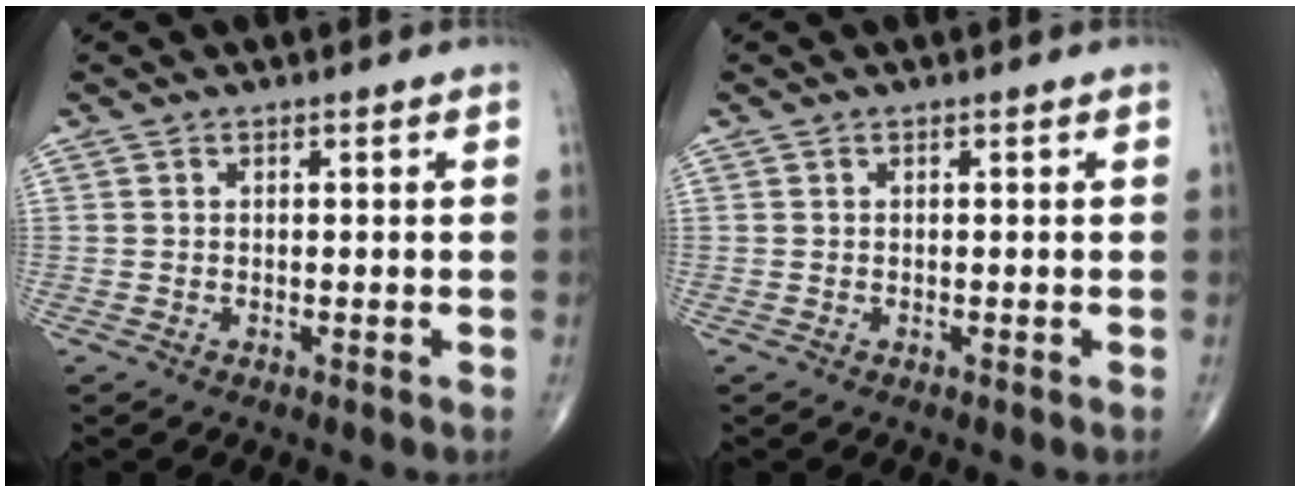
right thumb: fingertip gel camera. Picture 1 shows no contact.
{"total": 0.0}